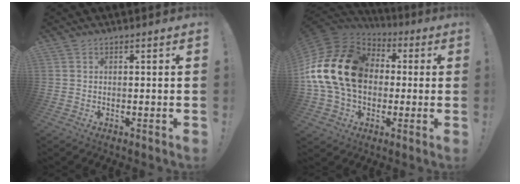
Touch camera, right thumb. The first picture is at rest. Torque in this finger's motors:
{"motor_torque": [2.52, 2.49, 1.72, -1.05, 0.63]}